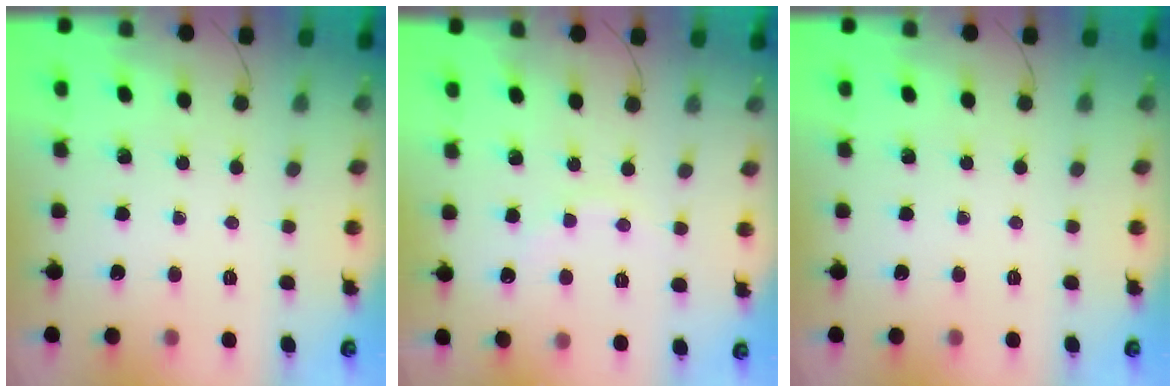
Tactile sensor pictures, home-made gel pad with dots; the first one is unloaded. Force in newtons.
{"total": 6.3, "press": 6.2, "slide": 1.3}
{"total": 0.0}